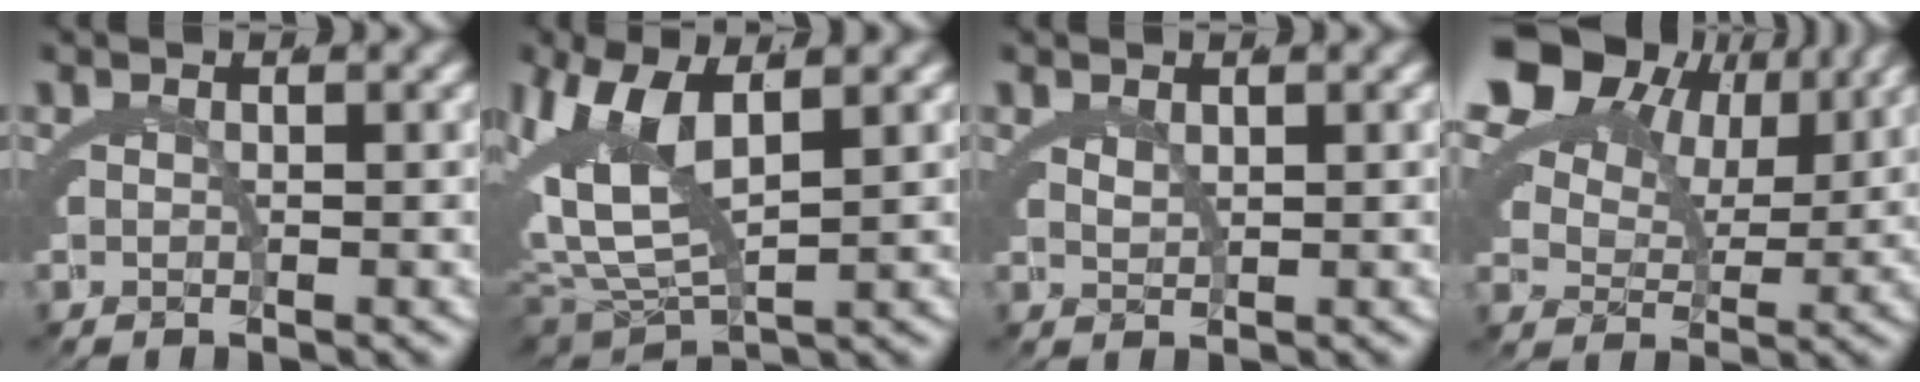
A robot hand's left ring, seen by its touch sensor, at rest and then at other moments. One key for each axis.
{"total": 9.4, "fx": 2.4, "fy": 5.3, "fz": 7.4, "tx": -0.174, "ty": -0.010, "tz": 0.049}
{"total": 1.3, "fx": 1.1, "fy": -0.6, "fz": 0.3, "tx": -0.008, "ty": -0.011, "tz": 0.031}
{"total": 10.7, "fx": 4.7, "fy": 7.3, "fz": 6.3, "tx": -0.127, "ty": 0.001, "tz": 0.074}